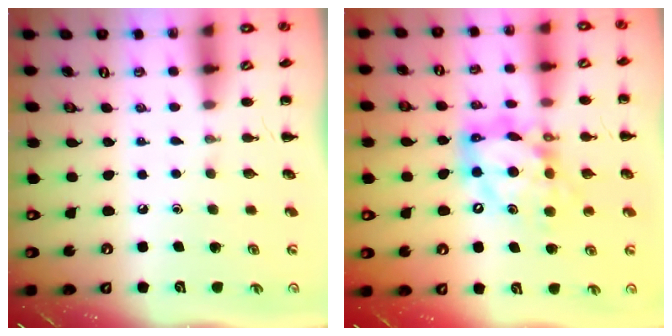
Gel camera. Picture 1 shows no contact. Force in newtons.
{"total": 12.7, "press": 12.0, "slide": 4.0}